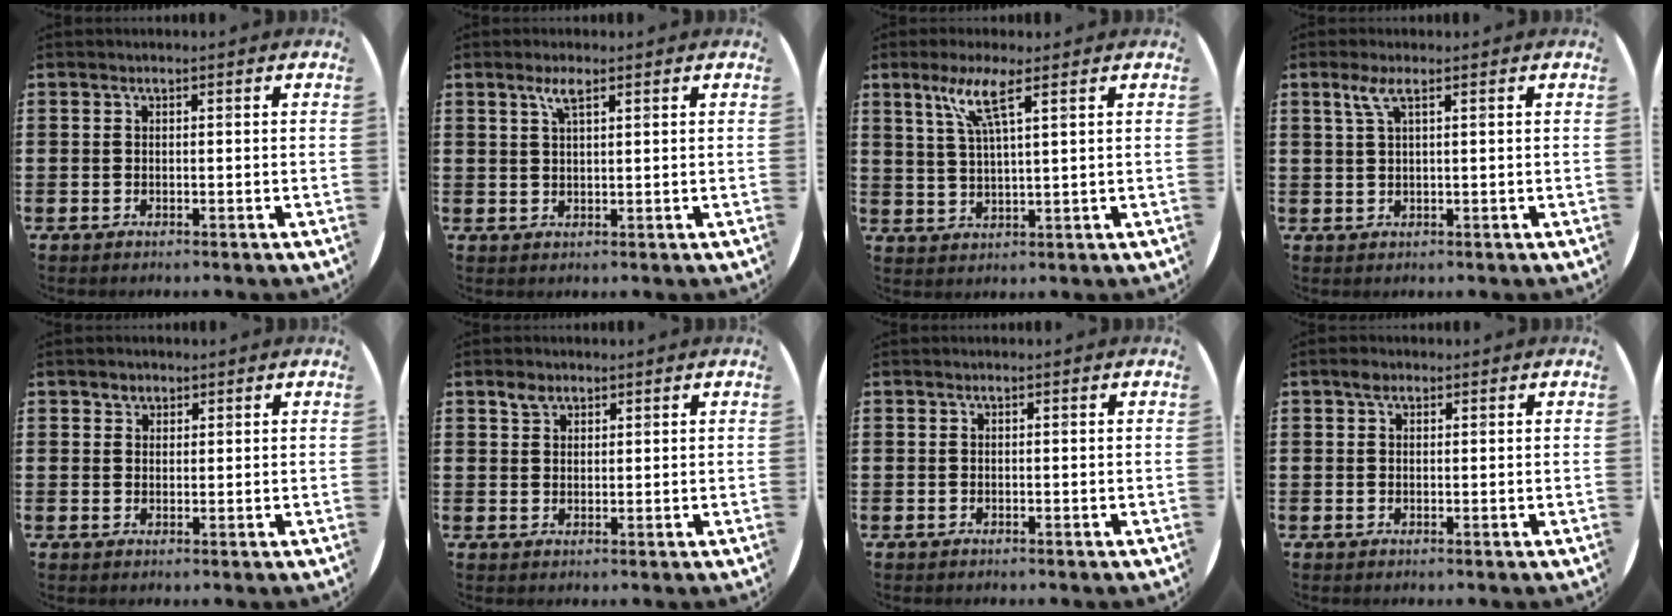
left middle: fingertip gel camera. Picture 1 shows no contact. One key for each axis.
{"total": 2.7, "fx": 1.7, "fy": 0.5, "fz": 2.0, "tx": -0.041, "ty": 0.006, "tz": 0.028}
{"total": 5.9, "fx": 3.5, "fy": 0.6, "fz": 4.7, "tx": -0.101, "ty": 0.008, "tz": 0.057}
{"total": 2.2, "fx": 1.1, "fy": 0.3, "fz": 1.8, "tx": -0.038, "ty": 0.005, "tz": 0.018}
{"total": 1.6, "fx": 1.3, "fy": 0.9, "fz": 0.0, "tx": 0.008, "ty": 0.000, "tz": 0.024}
{"total": 2.0, "fx": 1.6, "fy": 1.1, "fz": 0.5, "tx": -0.004, "ty": 0.001, "tz": 0.029}
{"total": 0.0}
{"total": 1.3, "fx": 0.9, "fy": 0.8, "fz": 0.6, "tx": -0.004, "ty": 0.002, "tz": 0.015}